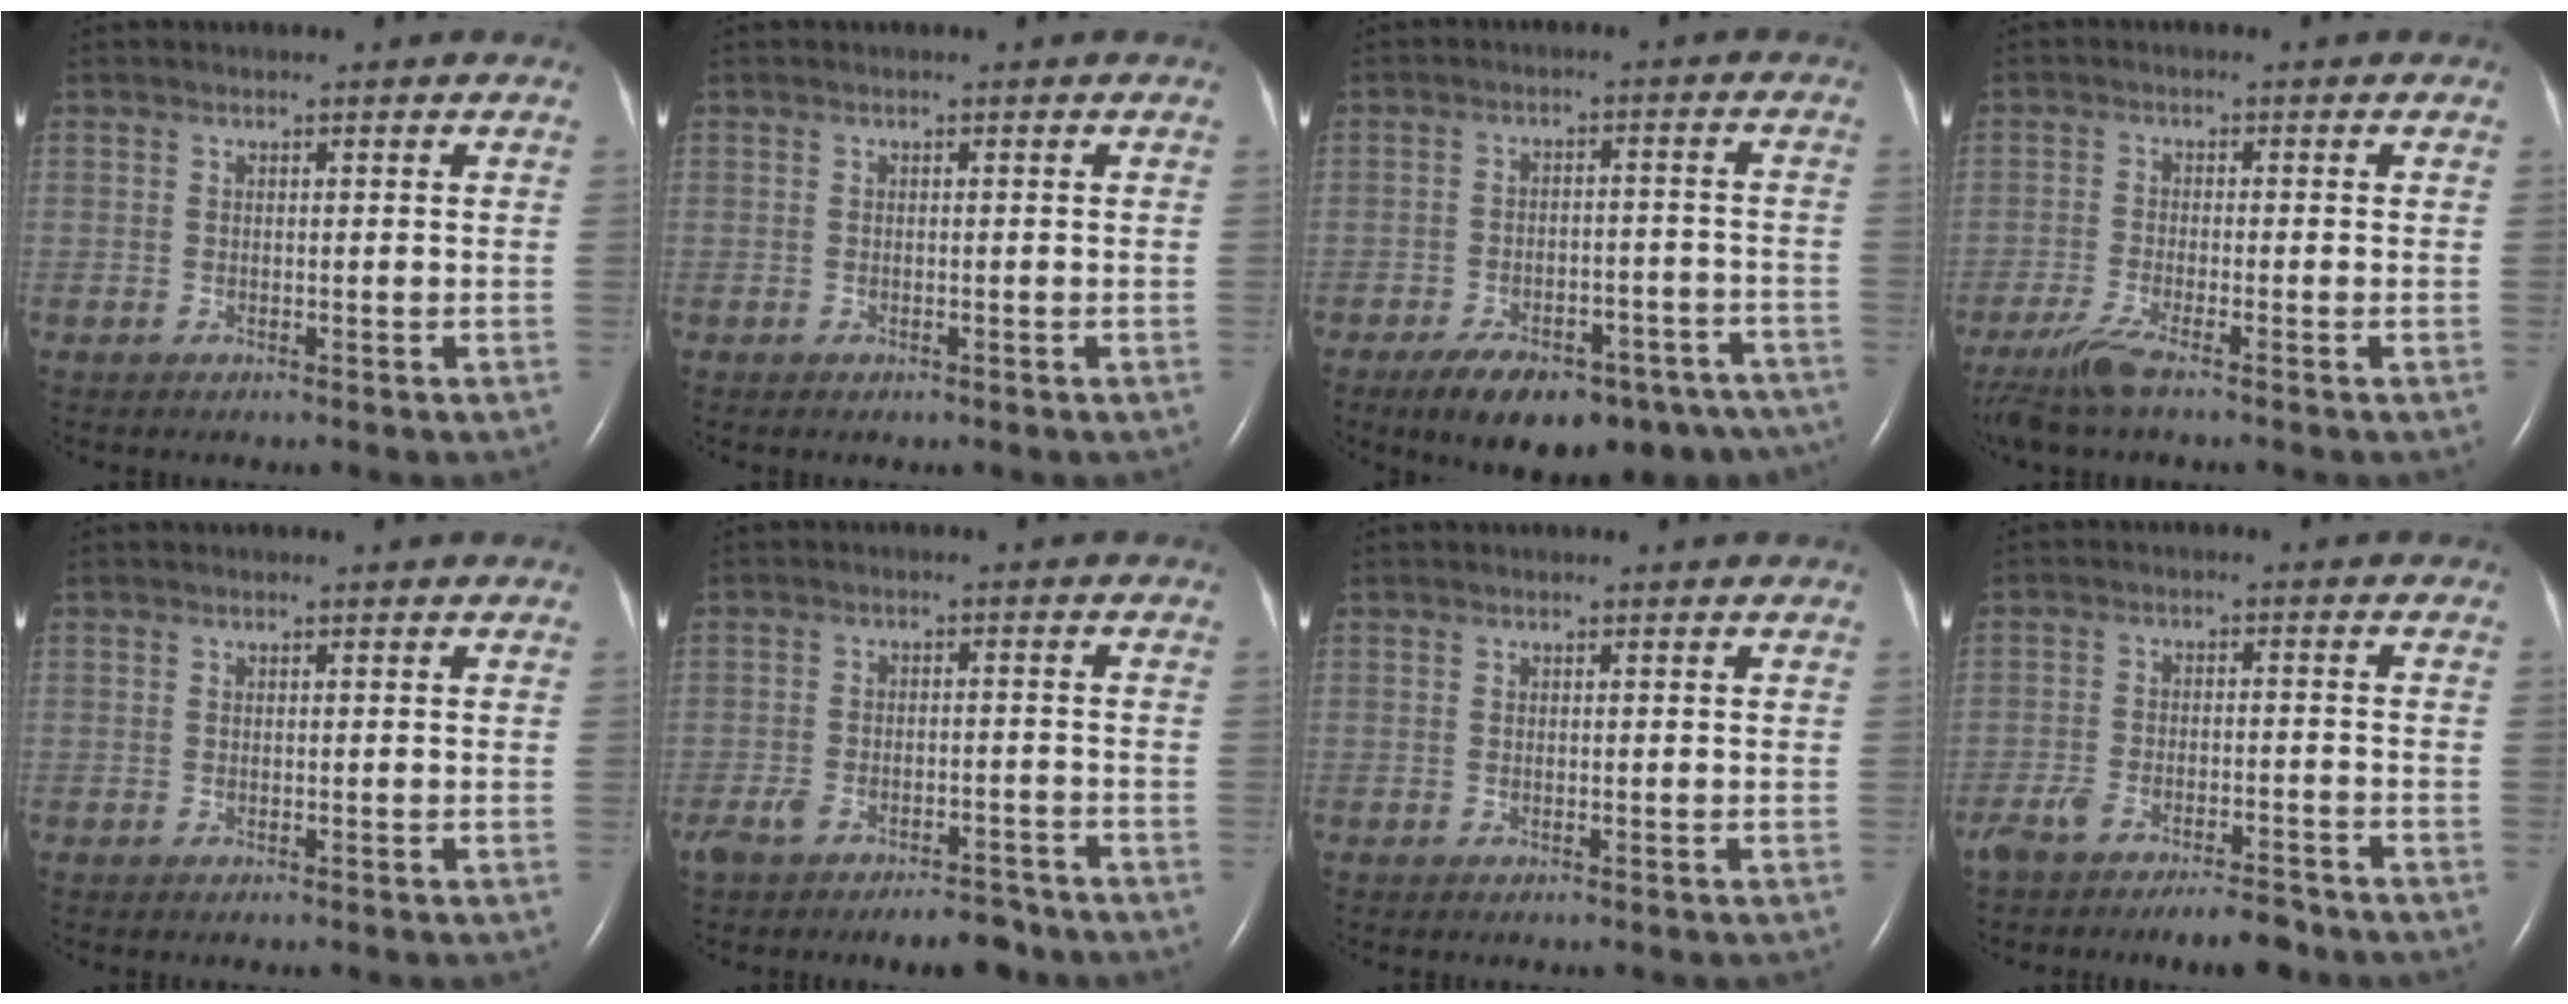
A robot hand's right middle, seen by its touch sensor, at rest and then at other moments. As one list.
[{"total": 0.0}, {"total": 18.8, "force": [-14.1, 7.9, 9.5], "torque": [-0.104, 0.019, -0.183]}, {"total": 5.3, "force": [-4.0, -0.2, 3.4], "torque": [-0.074, -0.019, -0.081]}, {"total": 0.0}, {"total": 7.2, "force": [-5.8, 2.5, 3.5], "torque": [-0.061, 0.005, -0.094]}, {"total": 0.0}, {"total": 7.6, "force": [-6.3, 1.8, 3.7], "torque": [-0.067, 0.000, -0.106]}]